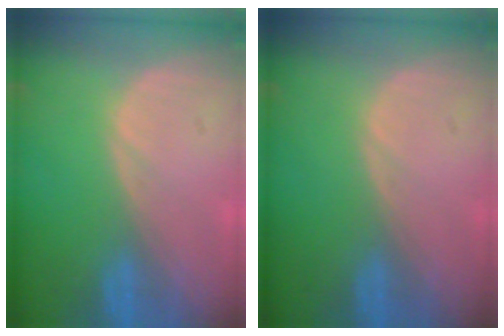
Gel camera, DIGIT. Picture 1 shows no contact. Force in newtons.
{"total": 0.0}